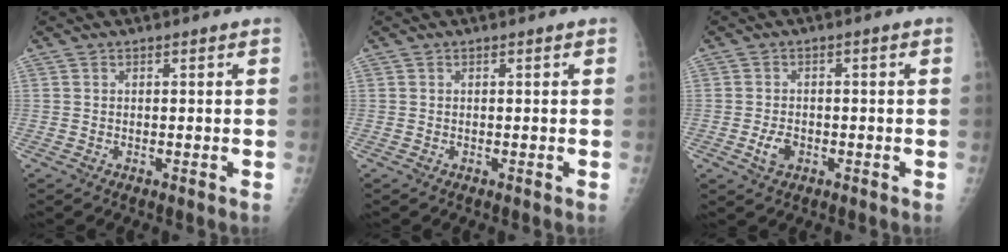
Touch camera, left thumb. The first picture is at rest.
{"total": 0.0}
{"total": 3.3, "force": [-1.2, 2.1, 2.2], "torque": [-0.040, 0.009, -0.020]}